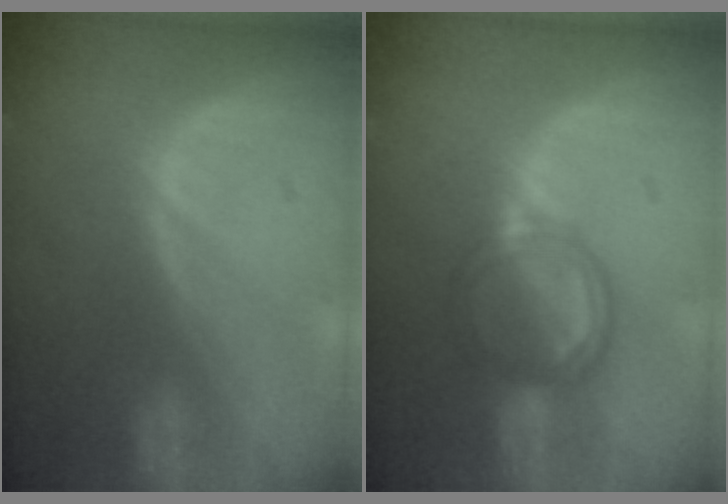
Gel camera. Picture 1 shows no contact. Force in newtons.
{"total": 5.5, "press": 5.2, "slide": 1.8}